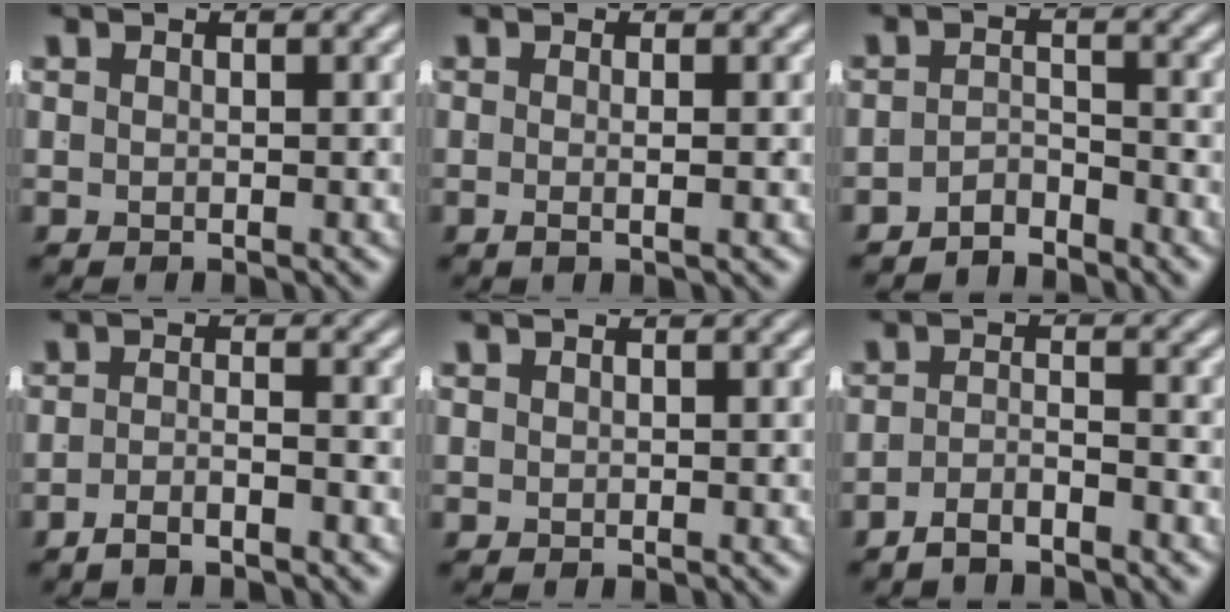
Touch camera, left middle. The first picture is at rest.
{"total": 1.2, "force": [-0.5, -0.4, 1.1], "torque": [-0.021, -0.006, -0.007]}
{"total": 3.1, "force": [-3.0, 0.5, 0.4], "torque": [0.006, -0.011, -0.050]}
{"total": 2.6, "force": [-2.3, -0.3, 1.0], "torque": [-0.009, -0.005, -0.039]}
{"total": 0.0}
{"total": 2.9, "force": [-2.7, 0.0, 0.8], "torque": [-0.006, -0.008, -0.045]}